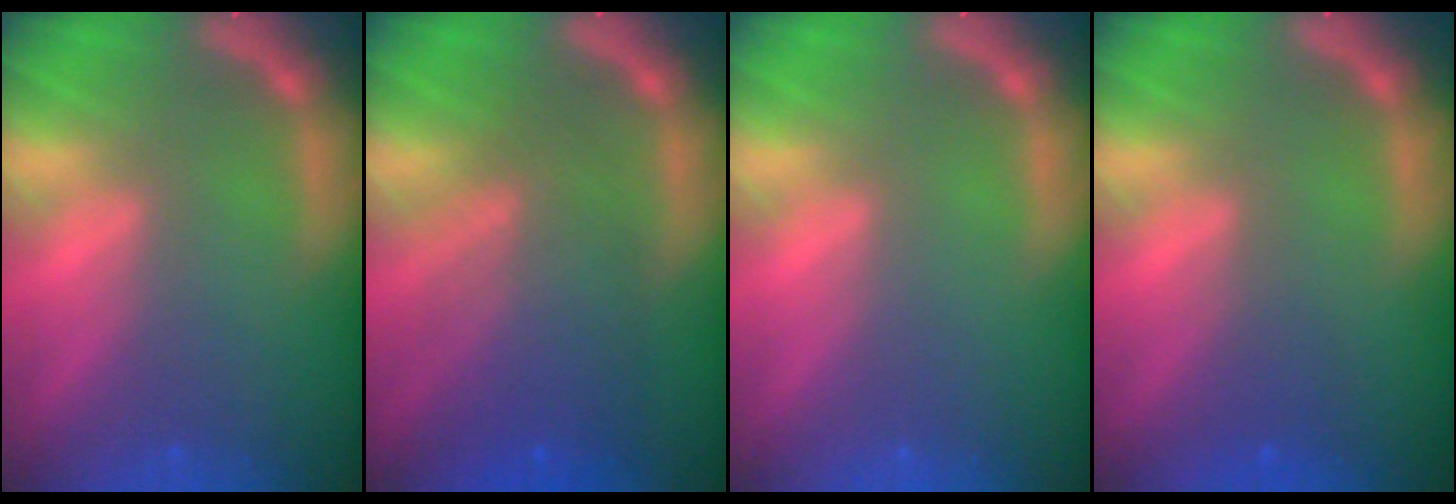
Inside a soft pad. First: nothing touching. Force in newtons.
{"total": 7.1}
{"total": 0.0}
{"total": 1.5}